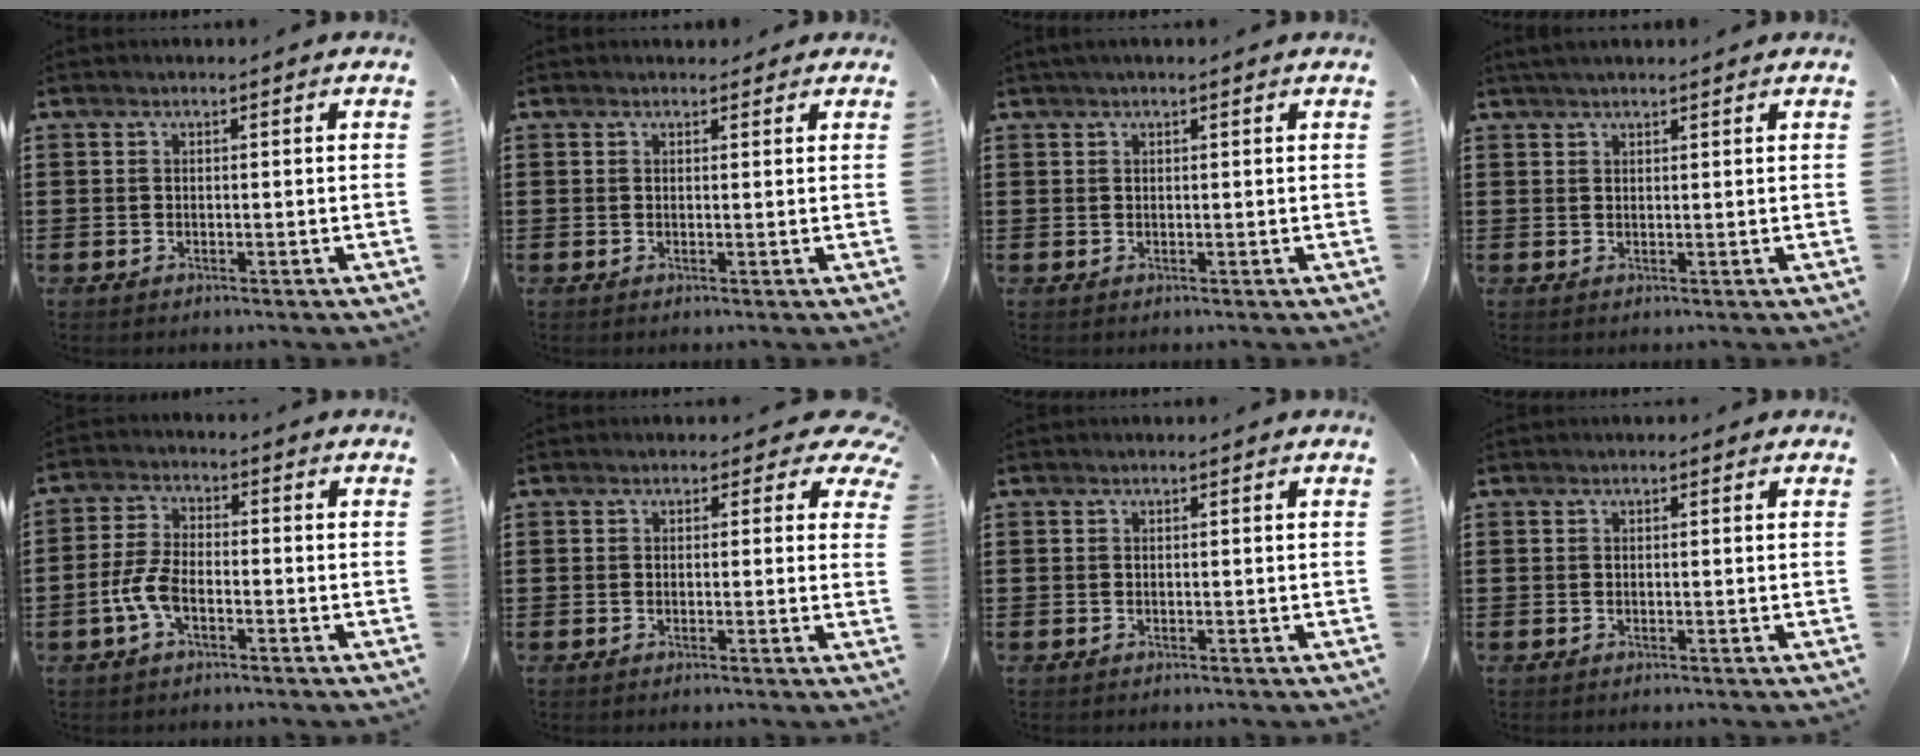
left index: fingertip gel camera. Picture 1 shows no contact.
{"total": 1.1, "force": [0.9, 0.7, 0.2], "torque": [0.002, 0.002, 0.015]}
{"total": 0.9, "force": [0.5, 0.1, 0.7], "torque": [-0.014, 0.001, 0.009]}
{"total": 1.6, "force": [1.4, 0.2, 0.6], "torque": [-0.013, 0.001, 0.027]}
{"total": 5.5, "force": [-2.1, 2.6, 4.4], "torque": [-0.115, -0.002, -0.049]}
{"total": 2.5, "force": [1.2, 1.5, 1.5], "torque": [-0.015, -0.003, 0.012]}
{"total": 0.0}
{"total": 0.0}